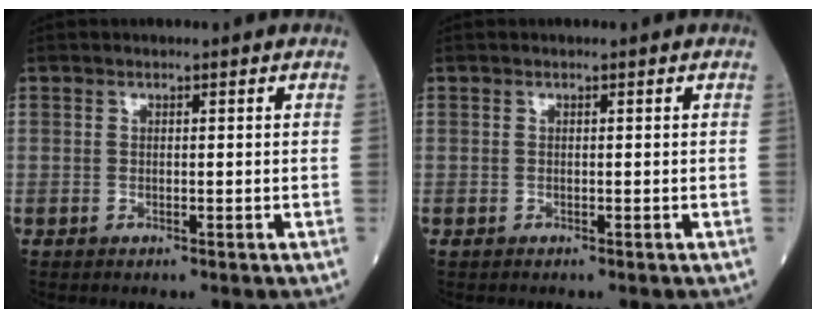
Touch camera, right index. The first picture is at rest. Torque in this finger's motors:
{"motor_torque": [-0.02, -0.02, 0.00, 0.00]}